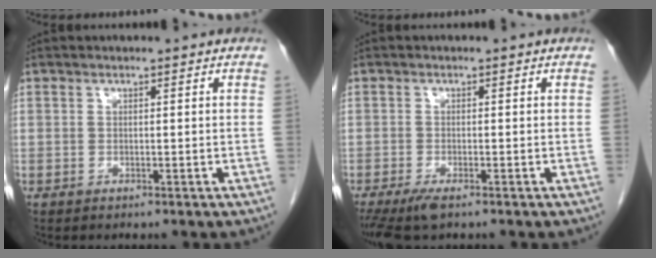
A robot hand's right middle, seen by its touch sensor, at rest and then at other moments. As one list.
[{"total": 4.1, "force": [-2.8, 0.9, 2.8], "torque": [-0.054, -0.012, -0.050]}]